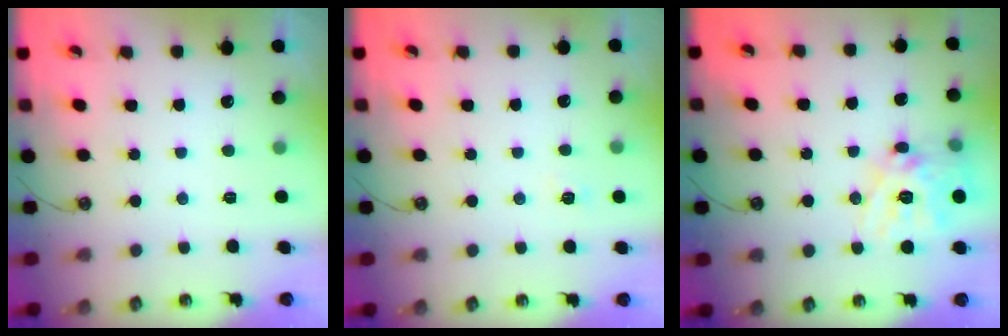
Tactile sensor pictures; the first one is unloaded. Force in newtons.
{"total": 2.3, "press": 2.3, "slide": 0.3}
{"total": 17.3, "press": 17.1, "slide": 2.5}